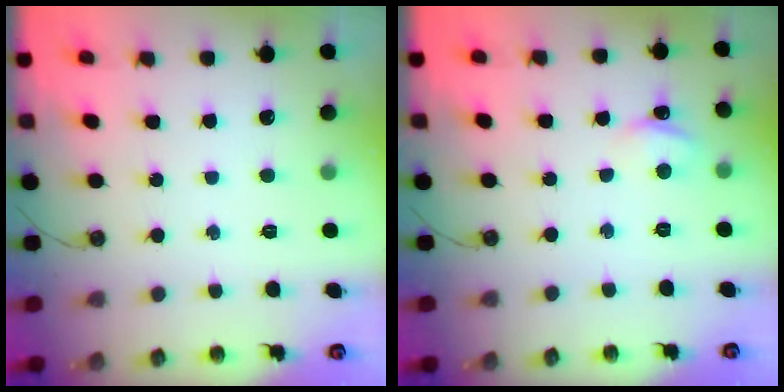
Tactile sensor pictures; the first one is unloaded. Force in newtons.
{"total": 3.0, "press": 3.0, "slide": 0.4}